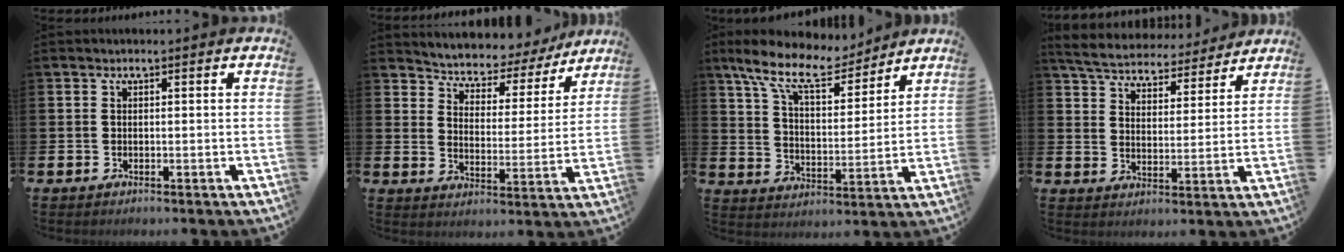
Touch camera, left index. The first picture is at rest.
{"total": 4.7, "force": [4.4, 1.7, -0.1], "torque": [-0.029, -0.044, 0.069]}
{"total": 11.6, "force": [10.0, 3.2, 4.9], "torque": [-0.120, -0.057, 0.176]}
{"total": 6.4, "force": [6.2, 1.4, 1.0], "torque": [-0.050, -0.040, 0.108]}